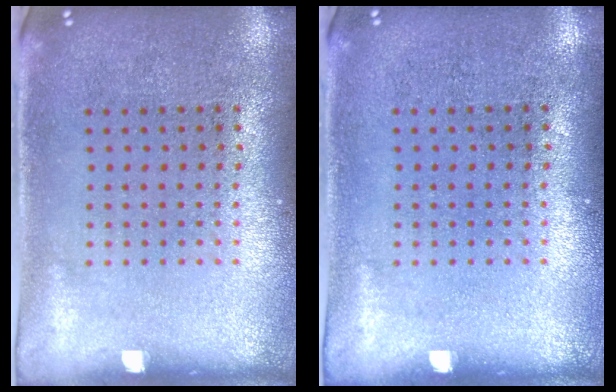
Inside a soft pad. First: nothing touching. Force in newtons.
{"total": 0.0}